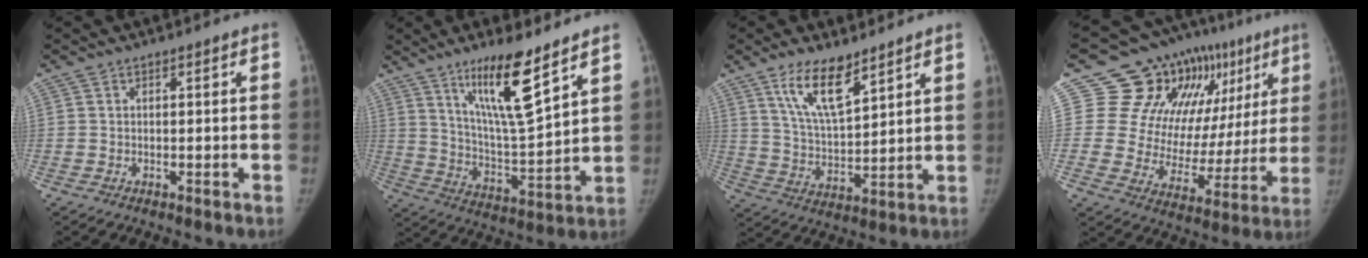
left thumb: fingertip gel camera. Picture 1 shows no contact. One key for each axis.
{"total": 15.1, "fx": 9.5, "fy": 2.2, "fz": 11.5, "tx": -0.192, "ty": -0.068, "tz": 0.180}
{"total": 11.4, "fx": 7.6, "fy": 3.6, "fz": 7.7, "tx": -0.129, "ty": -0.047, "tz": 0.156}
{"total": 22.0, "fx": 10.4, "fy": 14.3, "fz": 13.2, "tx": -0.109, "ty": -0.007, "tz": 0.154}